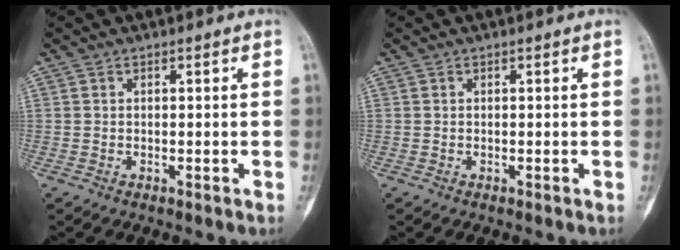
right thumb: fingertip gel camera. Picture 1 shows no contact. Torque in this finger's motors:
{"motor_torque": [1.92, 1.61, 0.00, 0.00, 0.00]}